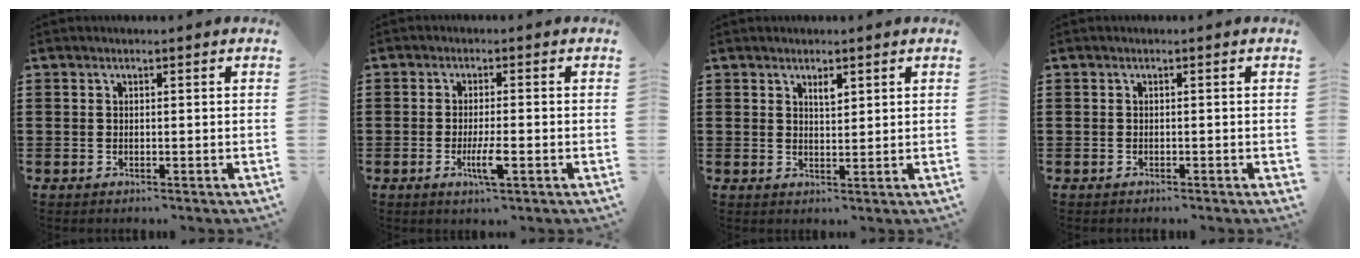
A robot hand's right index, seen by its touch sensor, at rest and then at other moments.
{"total": 4.3, "force": [-1.6, 0.5, 3.9], "torque": [-0.079, -0.010, -0.031]}
{"total": 1.9, "force": [1.4, 0.6, 1.1], "torque": [-0.016, -0.001, 0.022]}
{"total": 0.5, "force": [-0.5, 0.1, 0.2], "torque": [-0.005, -0.003, -0.009]}